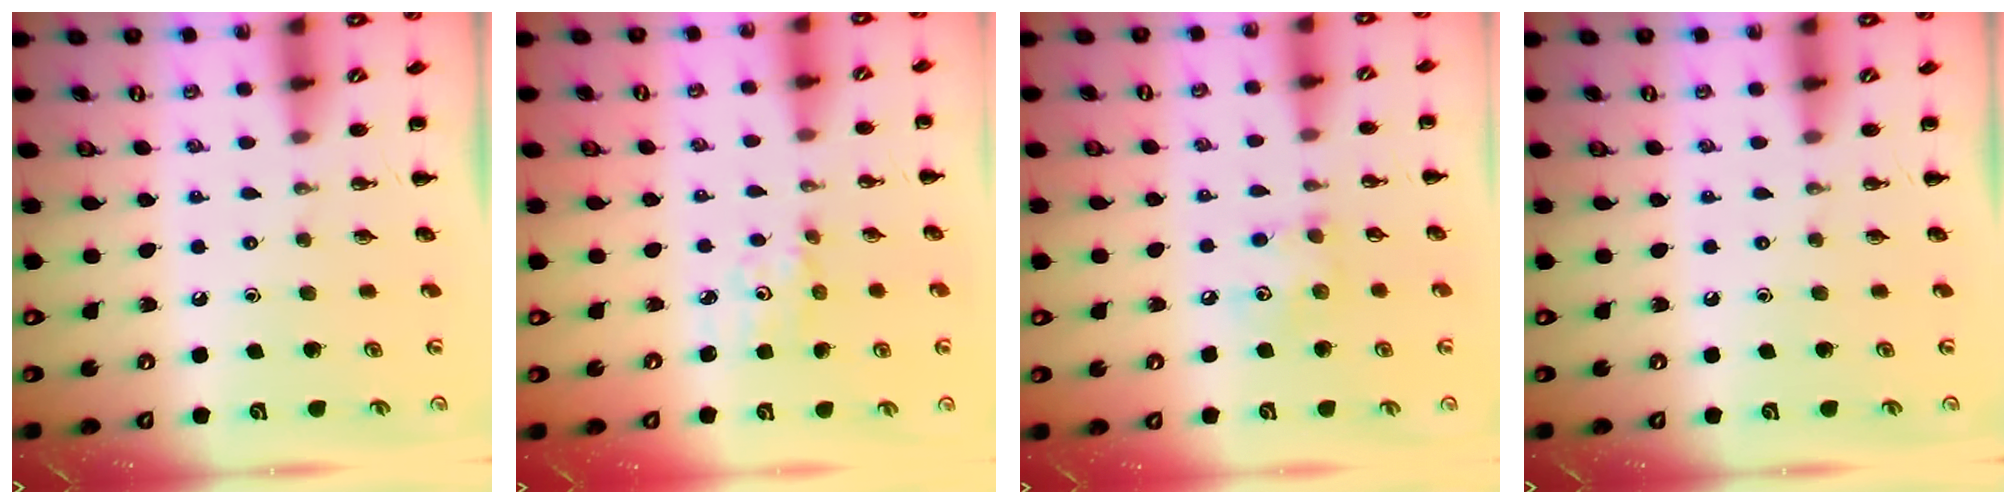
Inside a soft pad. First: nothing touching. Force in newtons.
{"total": 2.0, "press": 2.0, "slide": 0.2}
{"total": 5.2, "press": 5.2, "slide": 0.5}
{"total": 0.0}